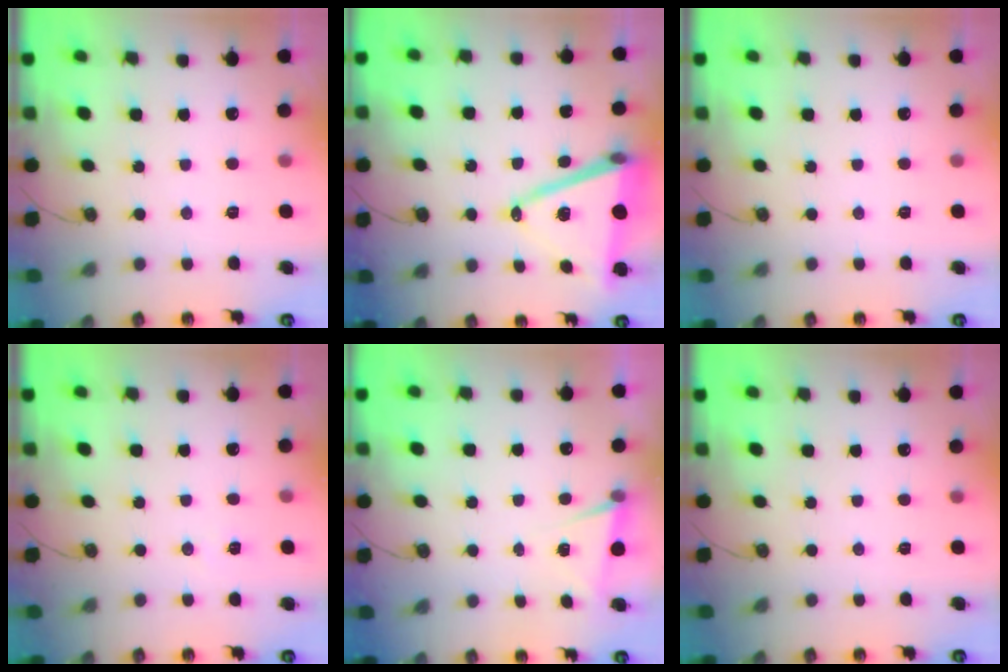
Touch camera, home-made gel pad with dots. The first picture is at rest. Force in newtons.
{"total": 15.0, "press": 14.5, "slide": 3.9}
{"total": 0.0}
{"total": 5.4, "press": 3.0, "slide": 4.4}
{"total": 4.6, "press": 2.7, "slide": 3.8}
{"total": 0.0}